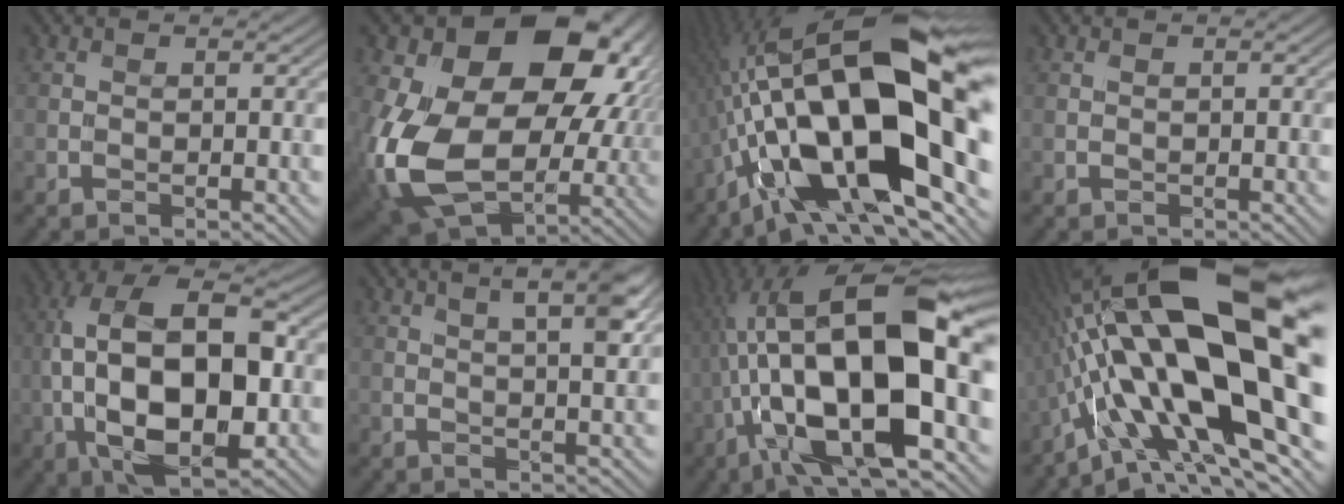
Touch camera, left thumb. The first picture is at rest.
{"total": 19.7, "force": [3.6, 14.2, 13.2], "torque": [-0.299, -0.037, 0.087]}
{"total": 20.4, "force": [-2.5, 8.0, 18.6], "torque": [-0.349, 0.021, -0.055]}
{"total": 0.6, "force": [0.1, 0.2, 0.5], "torque": [-0.009, 0.000, 0.002]}
{"total": 16.1, "force": [-0.9, 8.4, 13.7], "torque": [-0.271, 0.007, -0.019]}
{"total": 5.6, "force": [3.2, 0.9, 4.6], "torque": [-0.074, 0.007, 0.056]}
{"total": 18.0, "force": [-1.9, 6.7, 16.6], "torque": [-0.310, 0.030, -0.046]}
{"total": 21.9, "force": [1.2, 7.4, 20.5], "torque": [-0.384, 0.011, 0.022]}